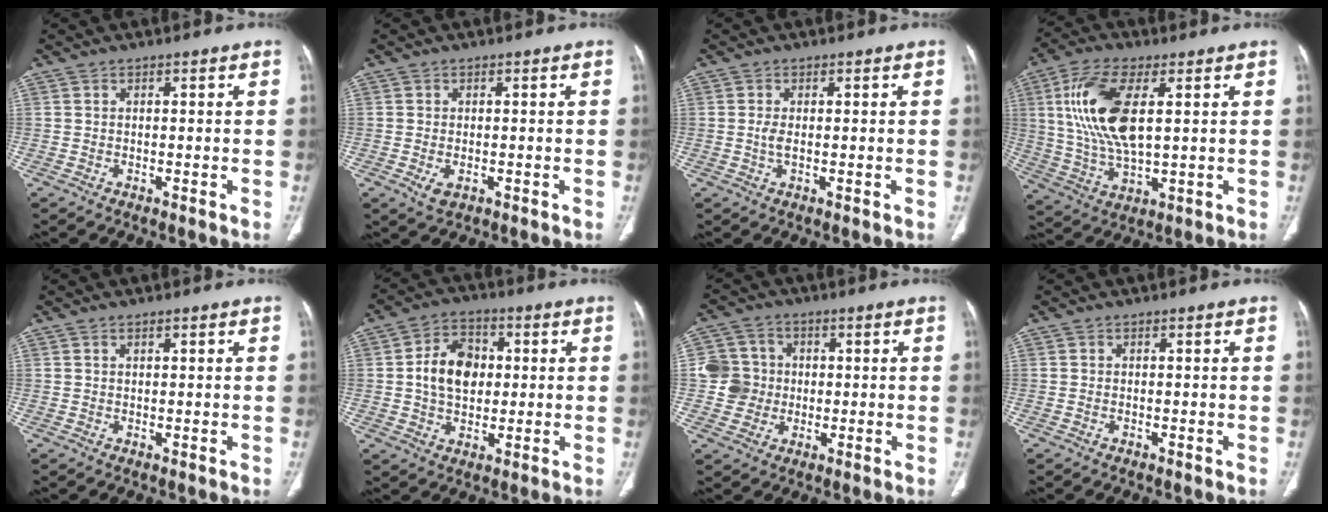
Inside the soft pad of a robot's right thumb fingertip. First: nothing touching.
{"total": 2.4, "force": [-0.8, 1.4, 1.8], "torque": [-0.034, -0.002, -0.008]}
{"total": 1.7, "force": [0.0, 0.6, 1.6], "torque": [-0.044, -0.004, 0.000]}
{"total": 15.3, "force": [3.5, 6.6, 13.3], "torque": [-0.279, -0.010, 0.073]}
{"total": 0.7, "force": [0.4, 0.3, 0.5], "torque": [-0.009, 0.001, 0.007]}
{"total": 10.2, "force": [0.9, 7.4, 6.9], "torque": [-0.094, 0.010, 0.010]}
{"total": 7.7, "force": [-0.1, 7.5, 1.5], "torque": [-0.001, 0.013, -0.005]}
{"total": 0.0}